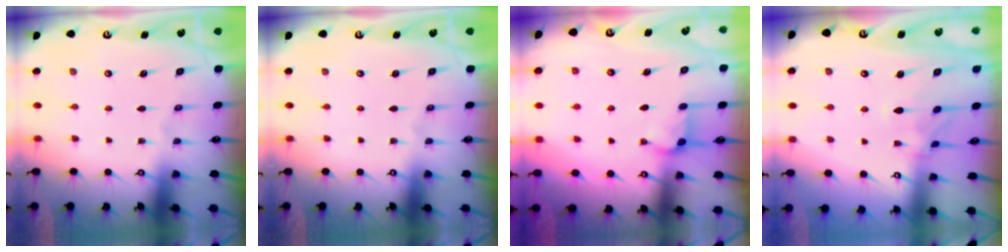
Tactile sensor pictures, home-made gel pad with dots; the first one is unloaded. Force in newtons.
{"total": 0.0}
{"total": 3.0, "press": 2.9, "slide": 0.5}
{"total": 1.0, "press": 0.6, "slide": 0.9}